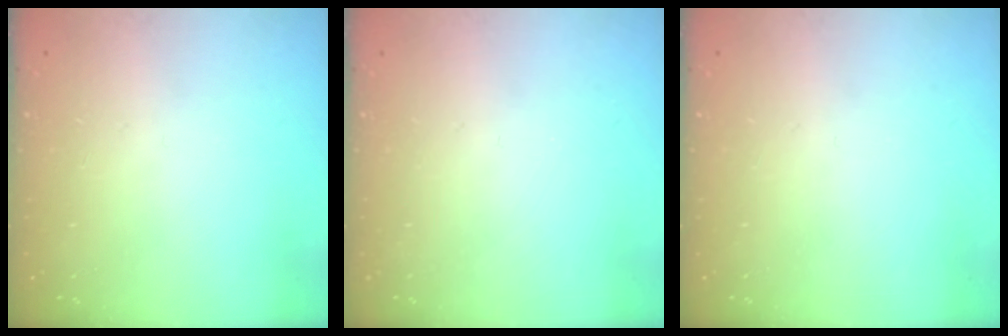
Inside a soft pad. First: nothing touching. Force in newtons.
{"total": 0.0}
{"total": 0.0}